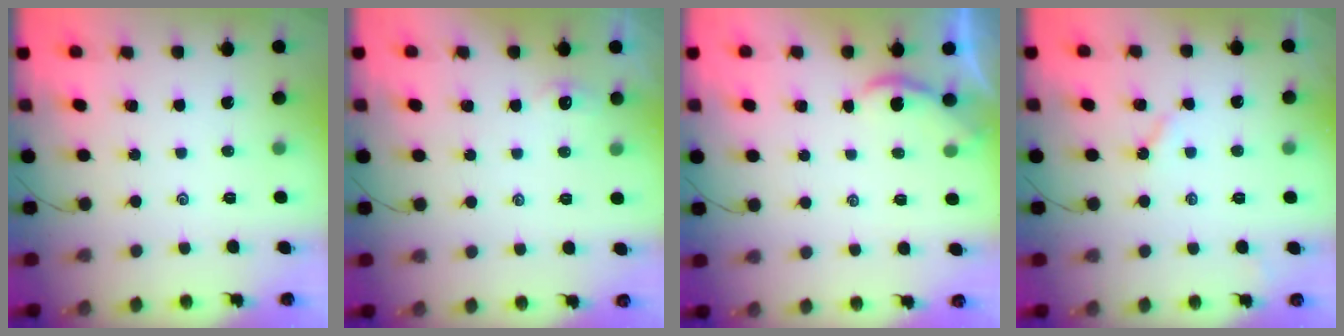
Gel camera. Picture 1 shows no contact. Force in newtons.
{"total": 2.4, "press": 2.4, "slide": 0.3}
{"total": 1.2, "press": 1.1, "slide": 0.1}
{"total": 2.7, "press": 2.7, "slide": 0.3}